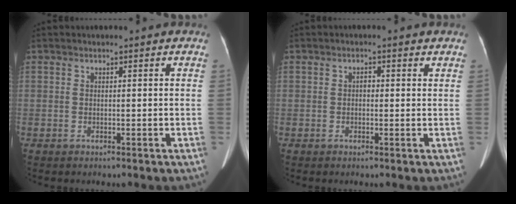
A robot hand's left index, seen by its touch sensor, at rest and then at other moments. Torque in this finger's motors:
{"motor_torque": [-0.05, -0.04, 0.01, -0.01]}